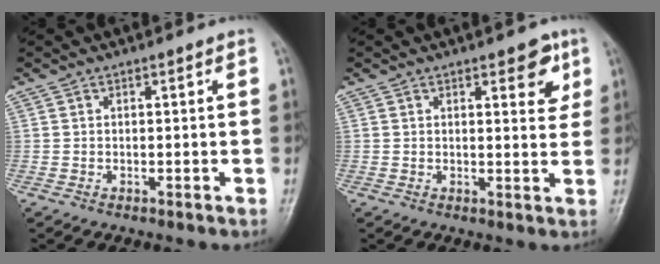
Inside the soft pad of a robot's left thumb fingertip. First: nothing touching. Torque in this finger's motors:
{"motor_torque": [0.09, 0.05, 0.14, 0.13, 0.02]}